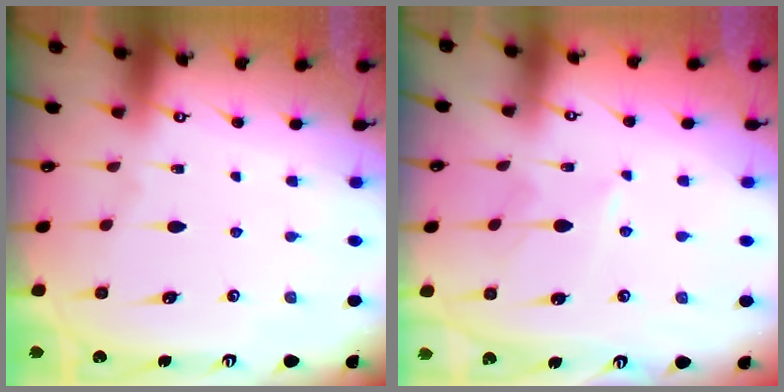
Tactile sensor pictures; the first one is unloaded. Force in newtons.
{"total": 2.7, "press": 2.7, "slide": 0.4}